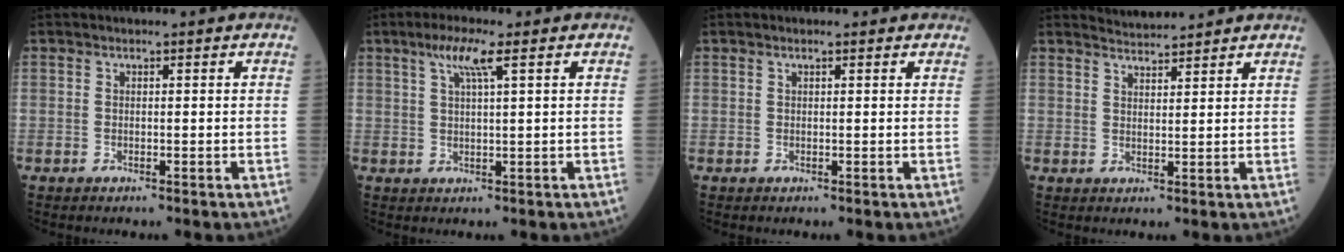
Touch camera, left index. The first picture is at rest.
{"total": 4.5, "force": [2.3, 0.0, 3.8], "torque": [-0.078, 0.008, 0.044]}
{"total": 1.0, "force": [0.8, 0.4, 0.5], "torque": [-0.013, 0.016, 0.008]}
{"total": 3.1, "force": [3.1, 0.1, -0.2], "torque": [-0.007, 0.014, 0.058]}